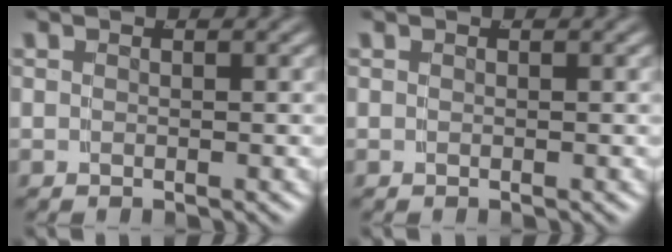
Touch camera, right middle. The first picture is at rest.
{"total": 0.0}